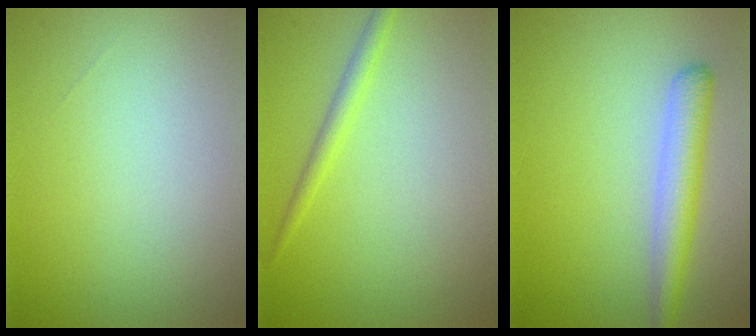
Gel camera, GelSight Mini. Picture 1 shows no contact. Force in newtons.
{"total": 1.4, "press": 1.4, "slide": 0.1}
{"total": 3.3, "press": 3.3, "slide": 0.1}